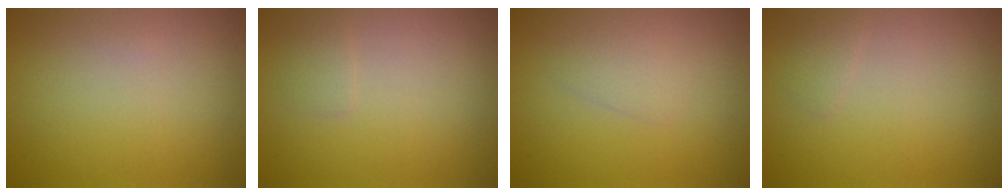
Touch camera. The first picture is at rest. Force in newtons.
{"total": 0.7, "press": 0.7, "slide": 0.0}
{"total": 1.4, "press": 1.4, "slide": 0.1}
{"total": 0.7, "press": 0.7, "slide": 0.1}